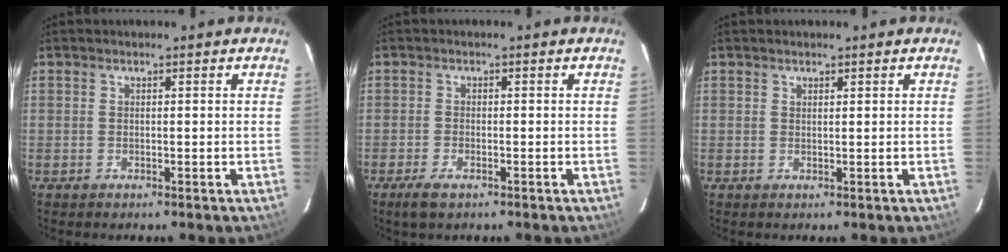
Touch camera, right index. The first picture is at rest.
{"total": 3.2, "force": [-2.2, 1.2, 2.0], "torque": [-0.049, -0.008, -0.041]}
{"total": 0.6, "force": [0.5, 0.1, 0.1], "torque": [-0.003, 0.000, 0.010]}